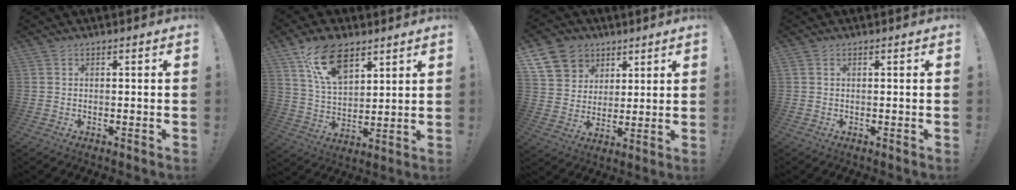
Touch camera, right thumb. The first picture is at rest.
{"total": 15.3, "force": [9.5, 7.9, 9.1], "torque": [-0.147, -0.043, 0.178]}
{"total": 12.2, "force": [6.4, 9.7, 3.6], "torque": [-0.062, -0.034, 0.130]}
{"total": 0.8, "force": [0.4, 0.4, 0.6], "torque": [-0.020, 0.003, 0.010]}